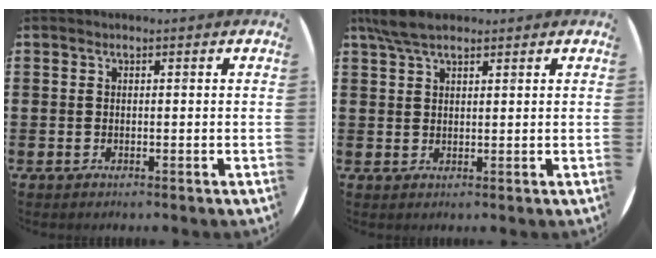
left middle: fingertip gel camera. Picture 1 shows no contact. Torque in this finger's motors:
{"motor_torque": [0.94, -0.82, 0.12, 0.03]}